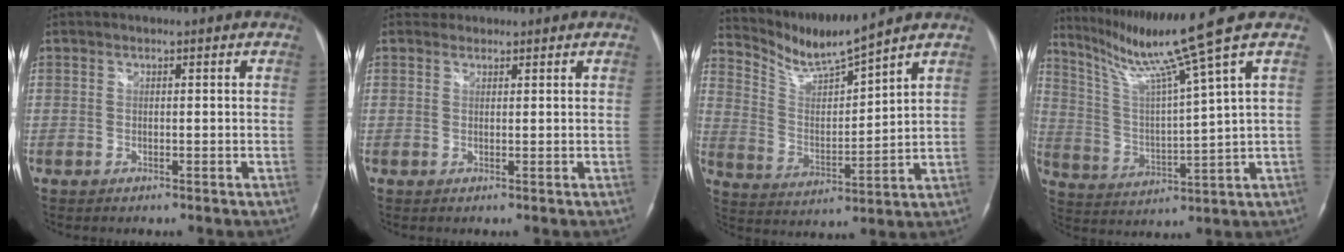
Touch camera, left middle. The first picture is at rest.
{"total": 1.3, "force": [1.0, 0.7, -0.4], "torque": [0.007, 0.011, 0.013]}
{"total": 8.7, "force": [8.3, -1.5, 1.9], "torque": [-0.051, -0.010, 0.174]}
{"total": 12.1, "force": [9.0, -4.2, 6.9], "torque": [-0.121, -0.035, 0.169]}